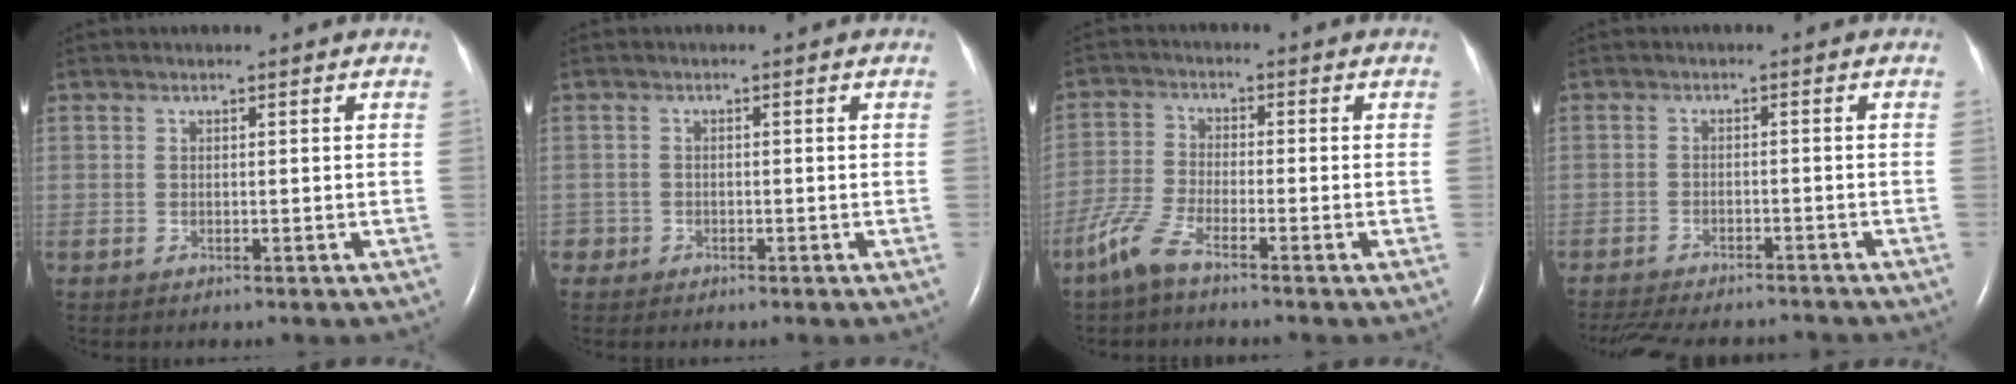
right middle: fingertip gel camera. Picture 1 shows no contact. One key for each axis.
{"total": 1.3, "fx": -0.8, "fy": 1.0, "fz": -0.2, "tx": 0.001, "ty": 0.007, "tz": -0.018}
{"total": 5.2, "fx": -3.9, "fy": 0.7, "fz": 3.3, "tx": -0.089, "ty": -0.010, "tz": -0.087}
{"total": 13.5, "fx": -12.2, "fy": 3.2, "fz": 4.9, "tx": -0.106, "ty": -0.011, "tz": -0.168}